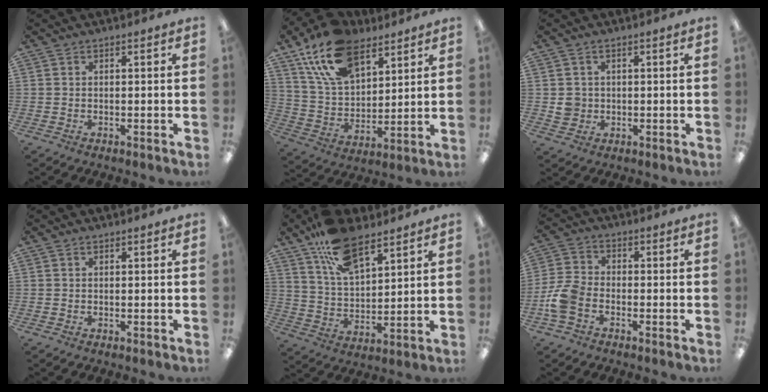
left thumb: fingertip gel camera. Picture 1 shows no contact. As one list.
[{"total": 18.6, "force": [11.5, 10.2, 10.5], "torque": [-0.205, -0.035, 0.214]}, {"total": 3.5, "force": [0.3, 3.4, 0.9], "torque": [-0.013, 0.003, 0.006]}, {"total": 0.0}, {"total": 14.5, "force": [9.6, 6.8, 8.5], "torque": [-0.150, -0.039, 0.176]}, {"total": 7.6, "force": [-3.3, 4.8, 4.8], "torque": [-0.105, 0.013, -0.060]}]